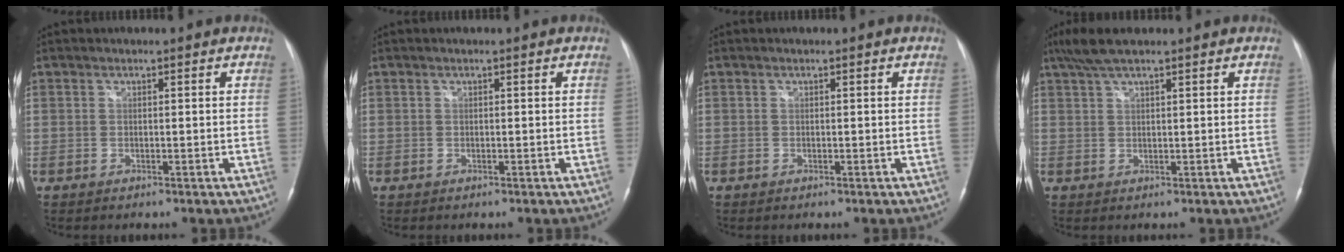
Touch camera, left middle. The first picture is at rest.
{"total": 0.0}
{"total": 0.0}
{"total": 4.8, "force": [3.7, 0.7, 3.0], "torque": [-0.070, 0.019, 0.072]}